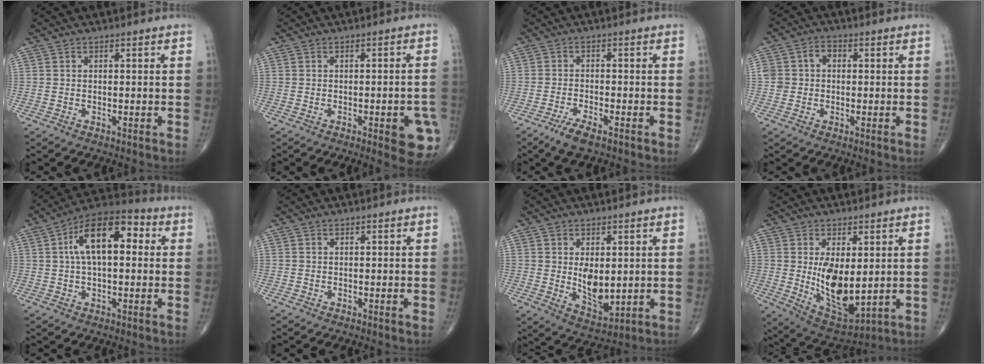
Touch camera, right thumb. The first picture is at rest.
{"total": 8.9, "force": [-3.1, 2.4, 7.9], "torque": [-0.079, 0.004, -0.033]}
{"total": 4.1, "force": [-2.8, 0.8, 2.8], "torque": [-0.066, 0.002, -0.053]}
{"total": 4.5, "force": [0.2, 4.0, 2.2], "torque": [-0.026, 0.019, 0.002]}
{"total": 14.4, "force": [2.8, 7.2, 12.2], "torque": [-0.194, 0.030, 0.038]}
{"total": 0.0}
{"total": 8.4, "force": [0.6, 4.7, 7.0], "torque": [-0.091, -0.020, 0.029]}
{"total": 14.2, "force": [0.7, 7.5, 12.0], "torque": [-0.176, -0.024, 0.036]}